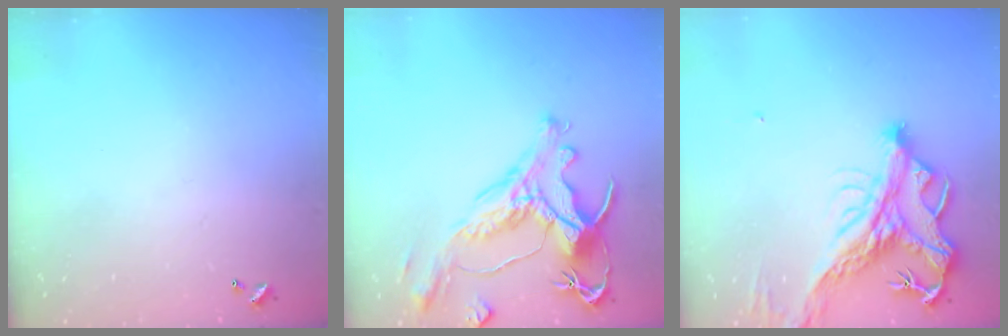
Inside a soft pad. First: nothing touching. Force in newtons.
{"total": 1.6, "press": 1.0, "slide": 1.3}
{"total": 6.6, "press": 6.3, "slide": 1.9}